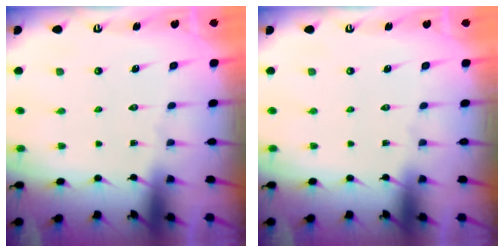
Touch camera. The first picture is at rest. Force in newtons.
{"total": 0.0}